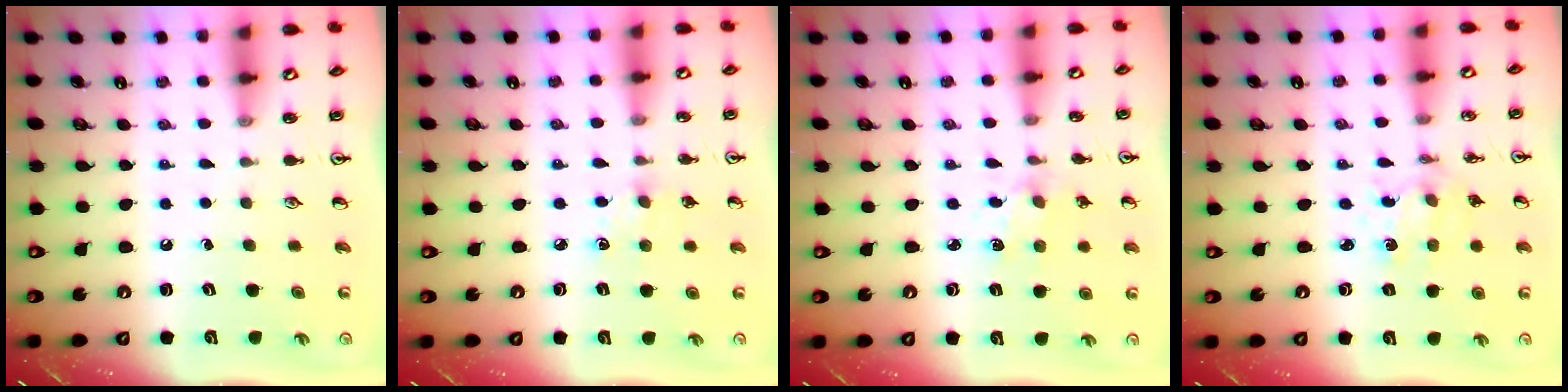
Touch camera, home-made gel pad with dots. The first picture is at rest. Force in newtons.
{"total": 5.4, "press": 5.3, "slide": 0.8}
{"total": 2.0, "press": 2.0, "slide": 0.4}
{"total": 2.3, "press": 2.3, "slide": 0.4}